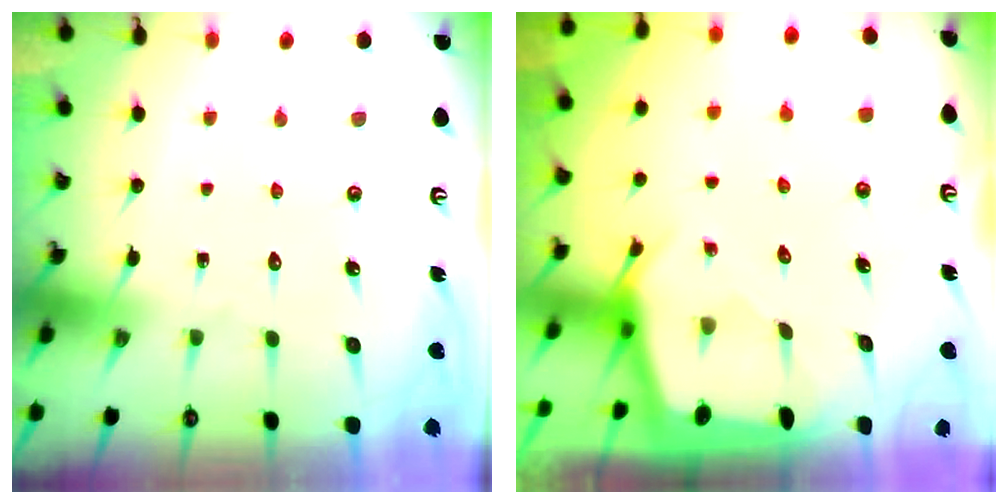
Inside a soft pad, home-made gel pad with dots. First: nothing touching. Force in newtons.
{"total": 2.1, "press": 2.1, "slide": 0.1}